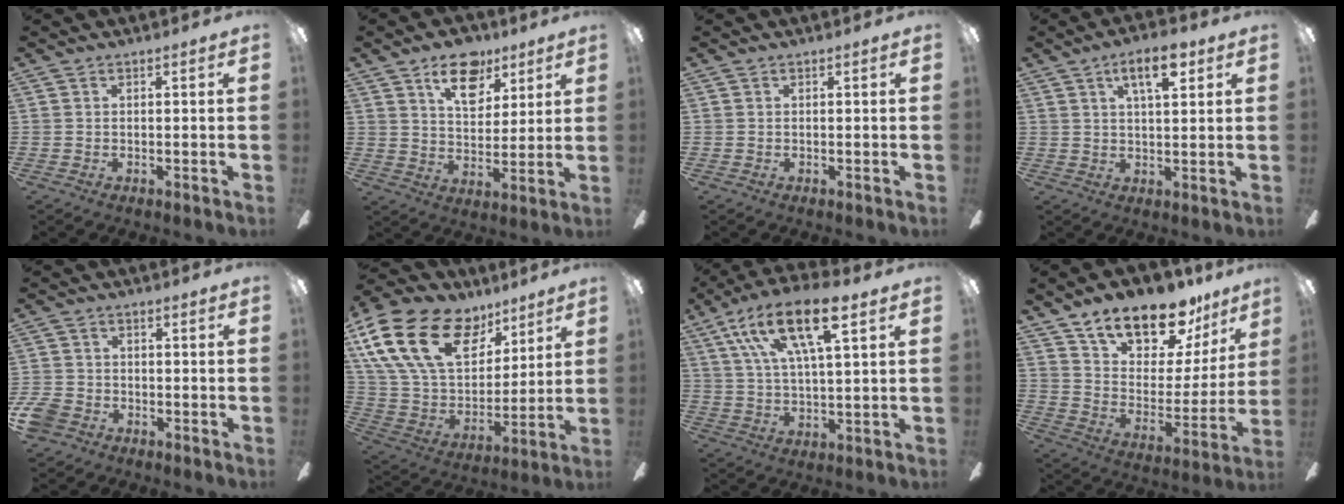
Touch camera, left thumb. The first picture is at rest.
{"total": 12.8, "force": [7.6, 7.5, 7.0], "torque": [-0.090, -0.027, 0.133]}
{"total": 0.0}
{"total": 8.3, "force": [4.3, 3.1, 6.4], "torque": [-0.100, -0.006, 0.070]}
{"total": 5.6, "force": [-3.1, 3.9, 2.4], "torque": [-0.068, 0.013, -0.064]}
{"total": 25.4, "force": [12.6, 15.4, 15.8], "torque": [-0.322, -0.055, 0.227]}
{"total": 17.1, "force": [9.2, 5.8, 13.1], "torque": [-0.245, -0.025, 0.154]}
{"total": 17.4, "force": [14.0, 7.6, 7.1], "torque": [-0.111, -0.101, 0.246]}